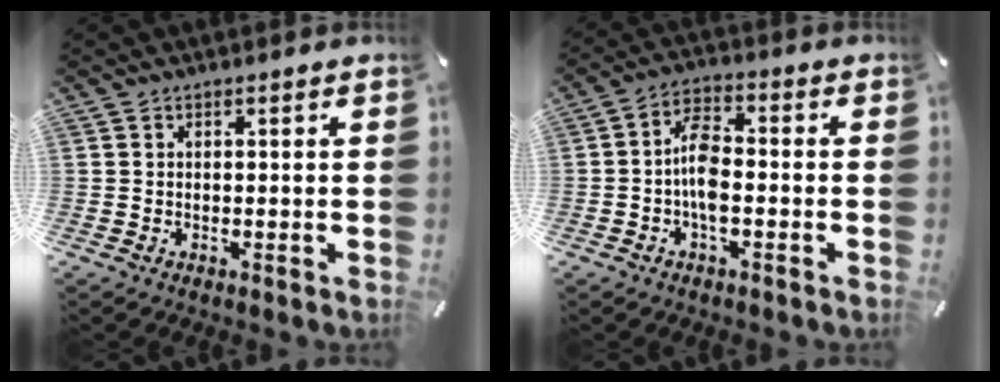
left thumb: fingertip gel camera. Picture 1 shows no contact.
{"total": 7.1, "force": [-1.6, 3.4, 6.1], "torque": [-0.115, 0.012, -0.027]}